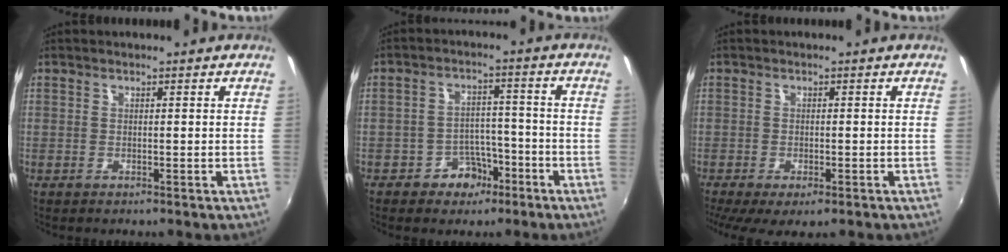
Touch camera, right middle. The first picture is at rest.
{"total": 6.2, "force": [-3.8, 4.5, 2.0], "torque": [-0.041, 0.018, -0.051]}
{"total": 6.3, "force": [-3.8, 2.4, 4.4], "torque": [-0.094, -0.033, -0.059]}